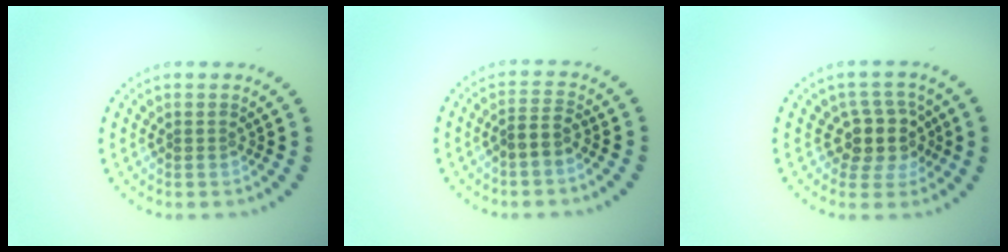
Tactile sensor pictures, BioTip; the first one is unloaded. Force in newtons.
{"total": 1.9, "press": 1.4, "slide": 1.3}
{"total": 3.7, "press": 3.0, "slide": 2.1}